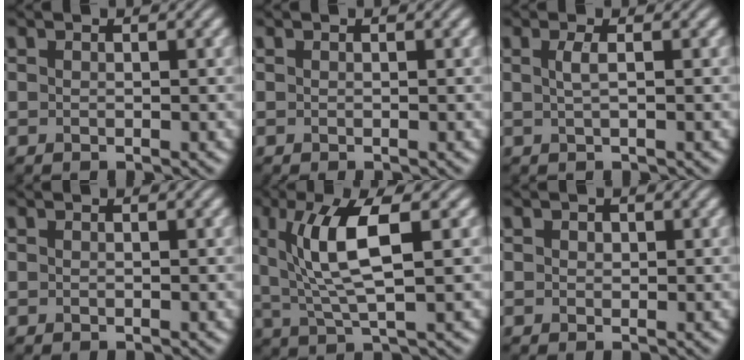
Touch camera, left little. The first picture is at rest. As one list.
[{"total": 0.0}, {"total": 1.4, "force": [0.3, 0.5, 1.3], "torque": [-0.026, 0.003, 0.004]}, {"total": 0.0}, {"total": 6.8, "force": [1.7, 1.8, 6.3], "torque": [-0.122, 0.001, 0.035]}, {"total": 0.6, "force": [0.3, 0.5, 0.3], "torque": [-0.005, -0.001, 0.003]}]